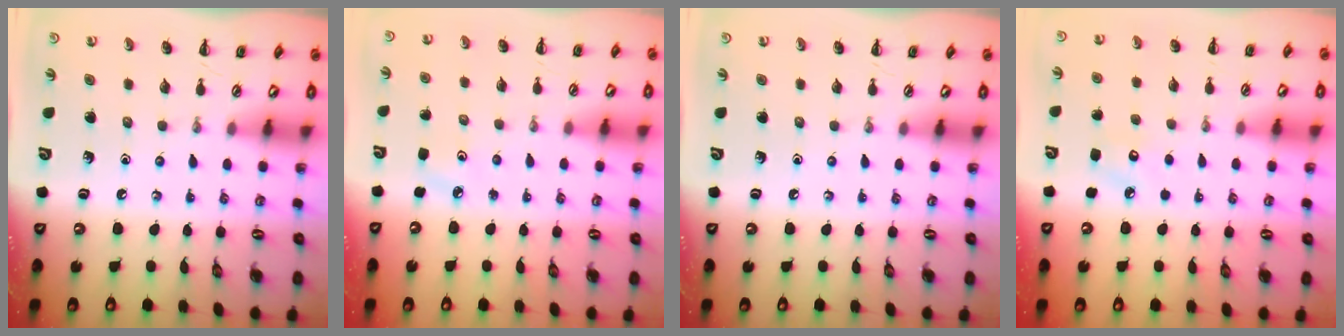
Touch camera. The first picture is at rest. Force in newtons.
{"total": 4.0, "press": 3.8, "slide": 1.3}
{"total": 0.0}
{"total": 6.0, "press": 5.9, "slide": 1.2}